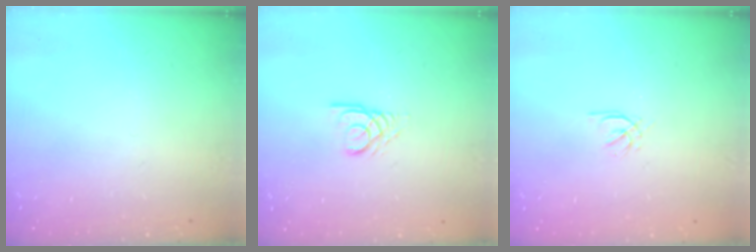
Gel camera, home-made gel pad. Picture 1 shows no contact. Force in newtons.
{"total": 2.6, "press": 2.6, "slide": 0.1}
{"total": 0.5, "press": 0.3, "slide": 0.4}